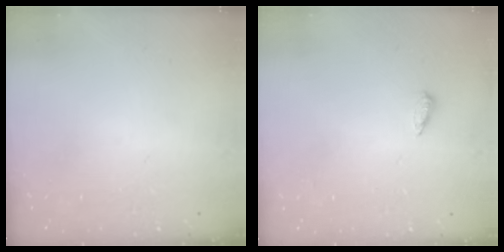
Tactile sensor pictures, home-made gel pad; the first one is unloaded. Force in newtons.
{"total": 4.1, "press": 4.1, "slide": 0.5}